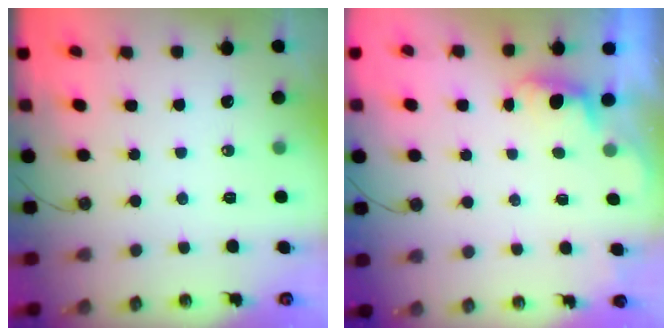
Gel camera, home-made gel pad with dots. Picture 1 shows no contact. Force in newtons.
{"total": 0.7, "press": 0.1, "slide": 0.7}